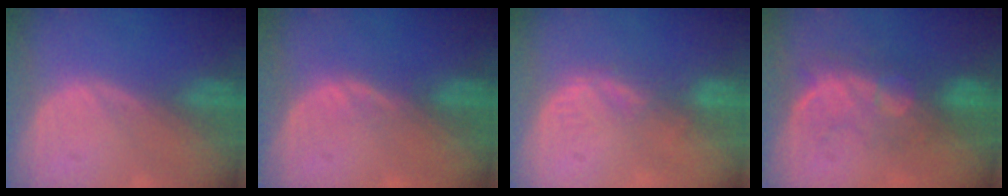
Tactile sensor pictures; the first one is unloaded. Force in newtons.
{"total": 1.1, "press": 1.0, "slide": 0.2}
{"total": 2.8, "press": 2.2, "slide": 1.7}
{"total": 7.5, "press": 7.2, "slide": 2.1}